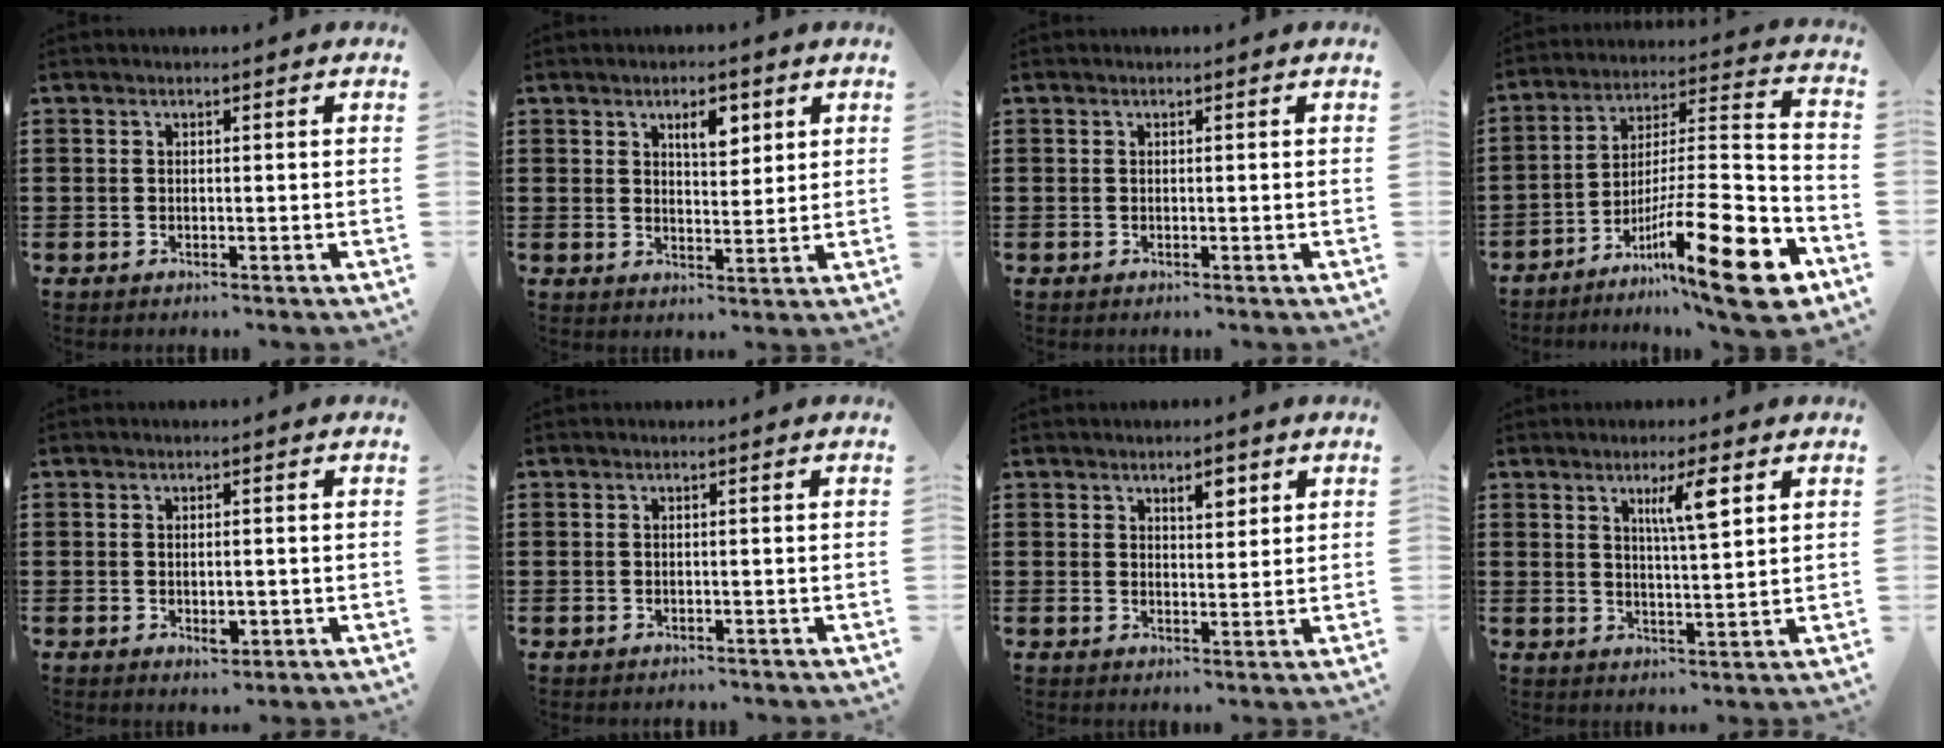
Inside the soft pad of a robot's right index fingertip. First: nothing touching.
{"total": 4.5, "force": [2.4, 2.1, 3.2], "torque": [-0.047, 0.000, 0.036]}
{"total": 0.0}
{"total": 19.9, "force": [-11.0, 3.5, 16.3], "torque": [-0.247, 0.038, -0.177]}
{"total": 2.5, "force": [-0.4, 1.2, 2.2], "torque": [-0.041, 0.001, -0.006]}
{"total": 0.7, "force": [-0.5, 0.5, 0.0], "torque": [0.000, 0.004, -0.013]}
{"total": 3.6, "force": [2.2, 1.6, 2.2], "torque": [-0.032, 0.002, 0.036]}
{"total": 5.6, "force": [2.7, 0.9, 4.8], "torque": [-0.086, 0.002, 0.039]}